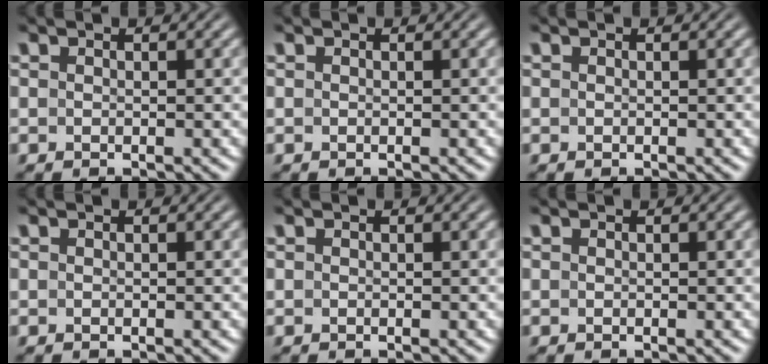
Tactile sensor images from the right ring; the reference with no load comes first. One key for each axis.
{"total": 0.0}
{"total": 0.0}
{"total": 0.0}
{"total": 0.0}
{"total": 0.0}